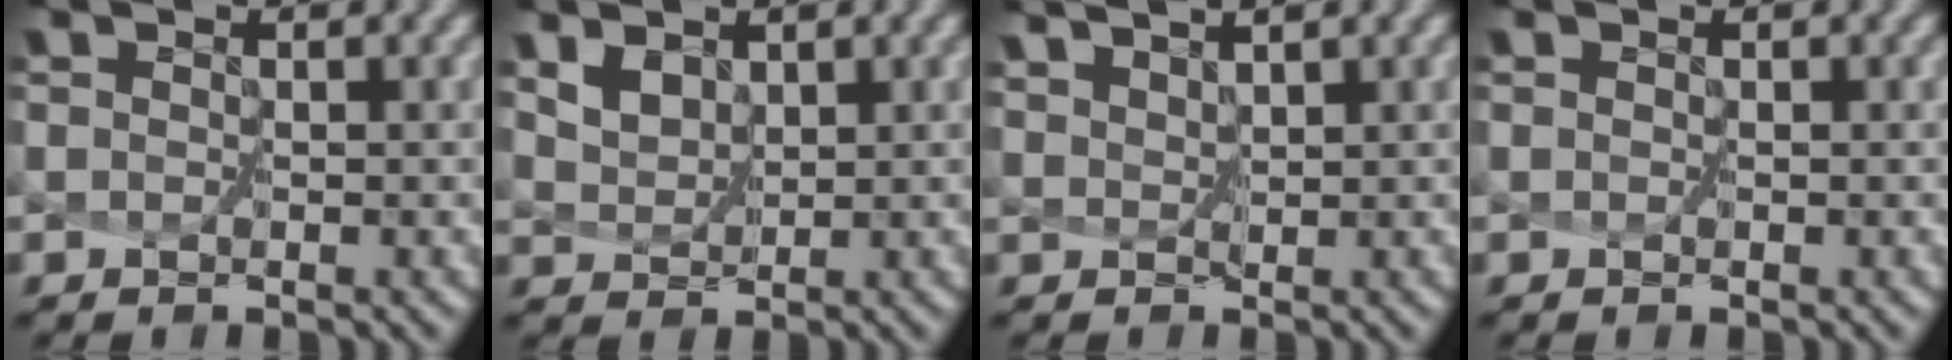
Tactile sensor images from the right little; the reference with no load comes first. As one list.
[{"total": 4.6, "force": [3.4, 2.6, 1.7], "torque": [-0.066, 0.004, 0.068]}, {"total": 2.2, "force": [2.2, 0.0, 0.4], "torque": [-0.018, -0.001, 0.043]}, {"total": 0.0}]